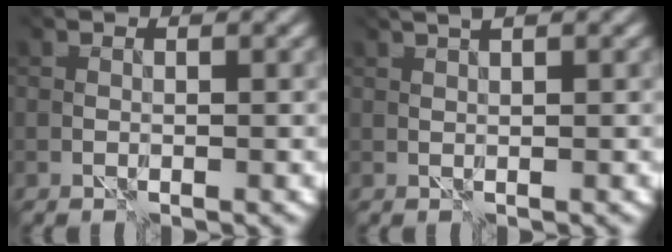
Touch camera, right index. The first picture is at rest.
{"total": 1.5, "force": [1.3, -0.4, 0.6], "torque": [-0.001, 0.009, 0.019]}